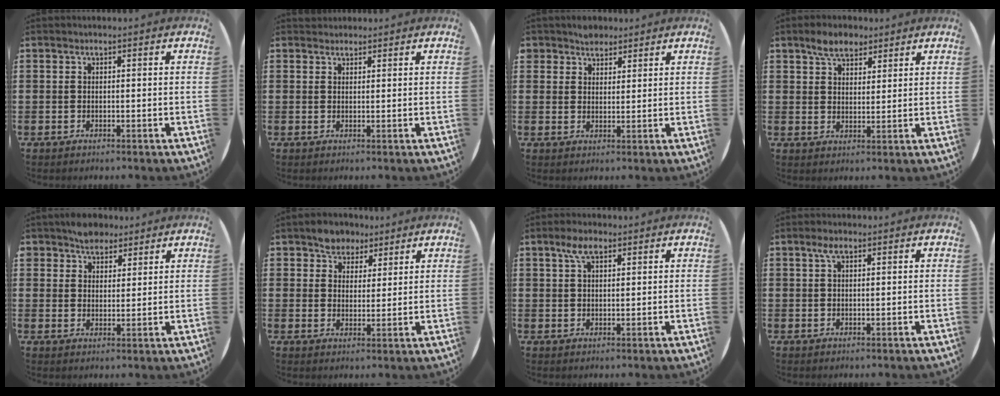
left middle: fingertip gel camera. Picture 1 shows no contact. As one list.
[{"total": 1.0, "force": [0.9, 0.3, -0.2], "torque": [0.002, 0.003, 0.019]}, {"total": 2.8, "force": [2.4, 1.4, 0.1], "torque": [0.001, 0.006, 0.046]}, {"total": 4.3, "force": [3.5, 2.1, 1.5], "torque": [-0.028, 0.003, 0.063]}, {"total": 4.0, "force": [3.4, 2.1, 0.3], "torque": [-0.010, 0.003, 0.064]}, {"total": 4.2, "force": [3.4, 2.4, 0.0], "torque": [-0.006, 0.003, 0.063]}, {"total": 3.6, "force": [2.2, 1.4, 2.5], "torque": [-0.045, 0.007, 0.035]}, {"total": 1.8, "force": [0.9, 0.6, 1.4], "torque": [-0.031, 0.006, 0.014]}]